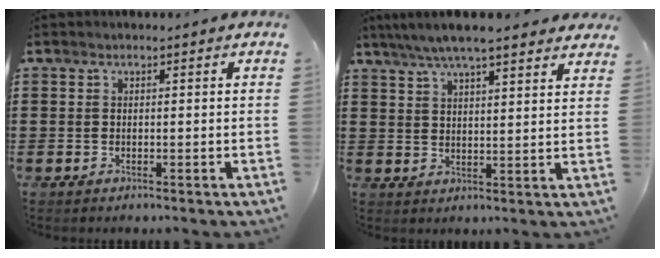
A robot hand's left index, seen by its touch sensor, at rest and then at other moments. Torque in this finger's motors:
{"motor_torque": [2.14, 0.00, 0.89, 0.21]}